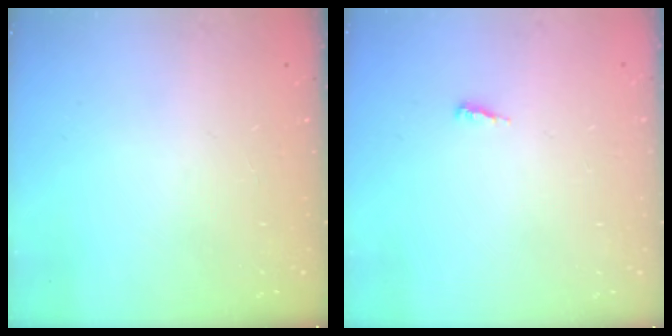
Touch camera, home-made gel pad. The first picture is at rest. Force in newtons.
{"total": 3.1, "press": 3.1, "slide": 0.3}